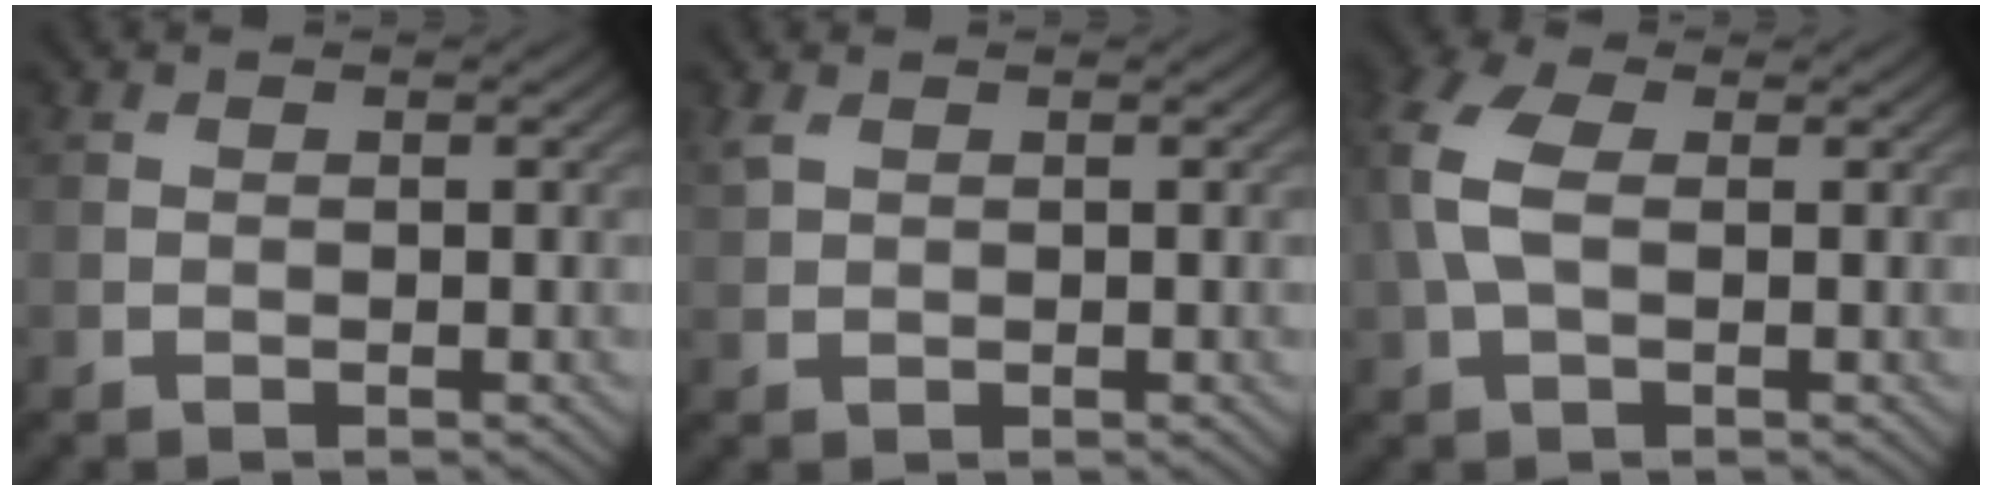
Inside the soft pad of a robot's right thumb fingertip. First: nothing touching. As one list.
[{"total": 1.7, "force": [1.0, 0.9, 1.0], "torque": [-0.033, 0.003, 0.025]}, {"total": 6.6, "force": [0.8, 3.9, 5.3], "torque": [-0.153, 0.016, 0.005]}]